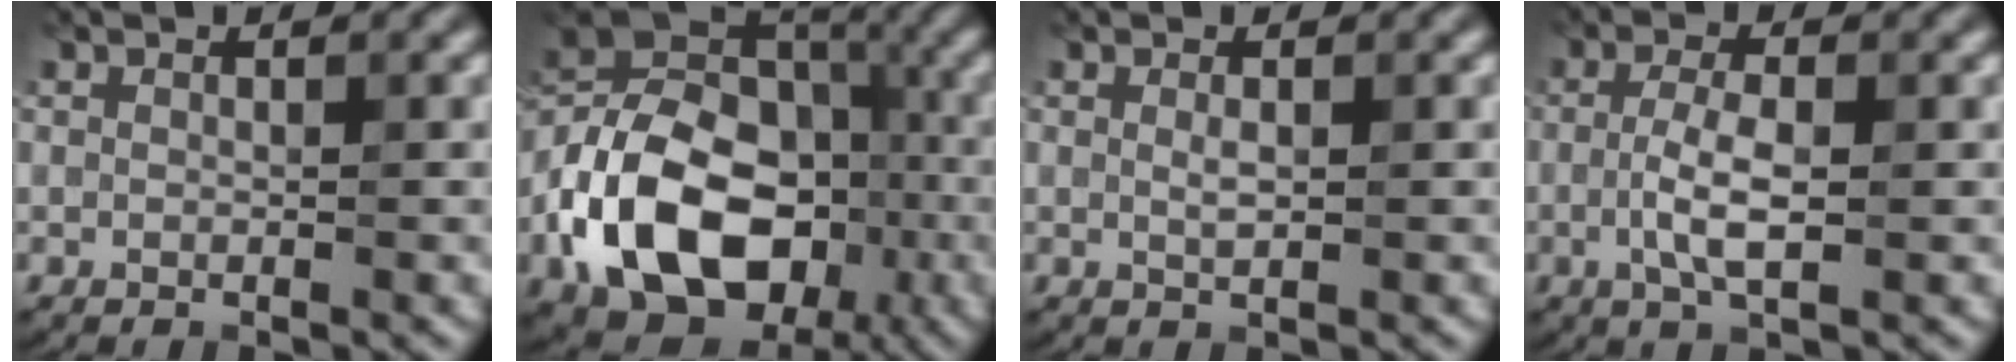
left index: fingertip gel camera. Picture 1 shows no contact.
{"total": 14.8, "force": [-4.9, 10.3, 9.4], "torque": [-0.182, -0.005, -0.103]}
{"total": 0.9, "force": [0.2, 0.2, 0.8], "torque": [-0.016, 0.000, 0.004]}
{"total": 3.7, "force": [-0.5, 1.1, 3.4], "torque": [-0.072, 0.000, -0.013]}